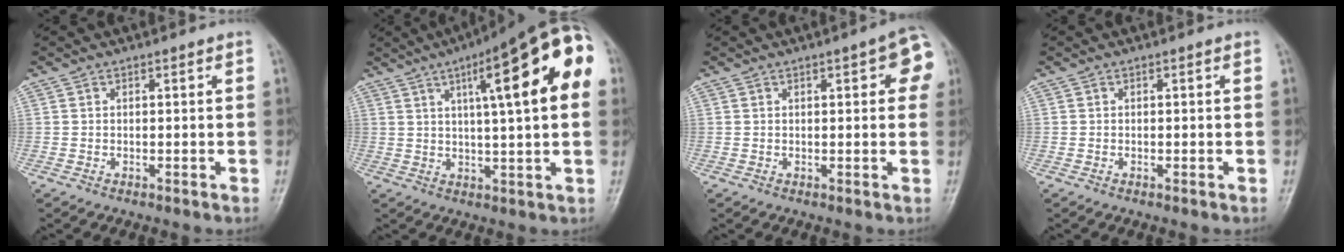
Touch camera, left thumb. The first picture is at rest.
{"total": 19.8, "force": [6.0, 4.2, 18.4], "torque": [-0.240, 0.017, 0.076]}
{"total": 7.1, "force": [2.4, 2.4, 6.2], "torque": [-0.052, 0.005, 0.018]}
{"total": 0.0}